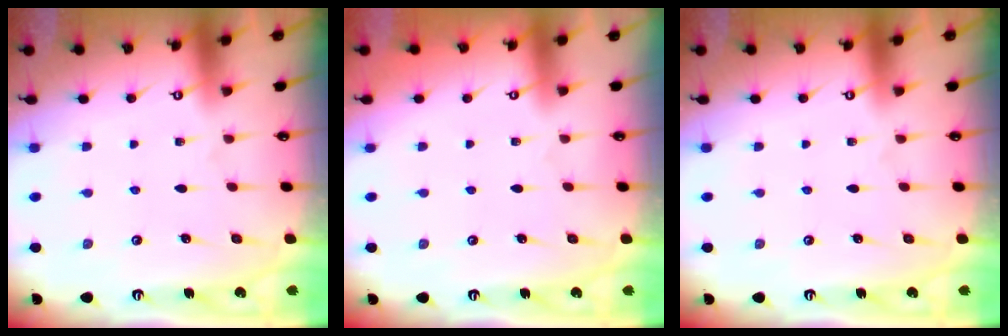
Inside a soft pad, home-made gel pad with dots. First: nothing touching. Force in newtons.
{"total": 0.0}
{"total": 0.0}